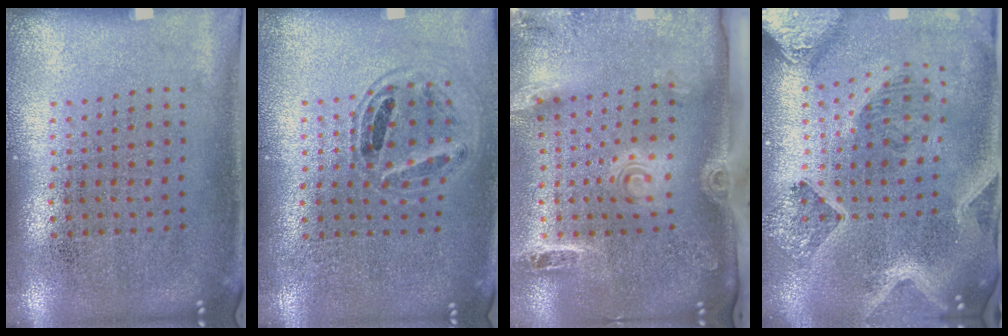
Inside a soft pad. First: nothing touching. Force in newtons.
{"total": 0.9, "press": 0.9, "slide": 0.1}
{"total": 3.1, "press": 2.2, "slide": 2.2}
{"total": 3.3, "press": 2.7, "slide": 1.9}